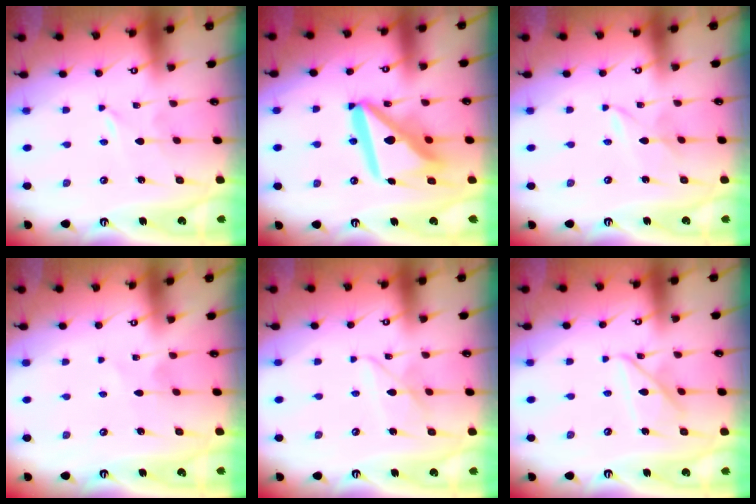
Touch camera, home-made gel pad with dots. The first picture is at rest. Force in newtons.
{"total": 16.9, "press": 16.8, "slide": 2.0}
{"total": 1.9, "press": 1.9, "slide": 0.2}
{"total": 2.5, "press": 2.5, "slide": 0.3}
{"total": 7.3, "press": 7.3, "slide": 0.5}
{"total": 10.5, "press": 10.5, "slide": 0.8}